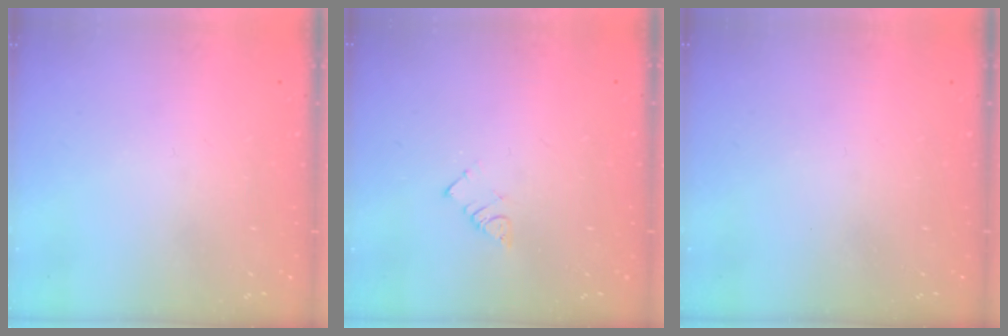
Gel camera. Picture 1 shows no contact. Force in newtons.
{"total": 2.5, "press": 2.5, "slide": 0.1}
{"total": 0.0}